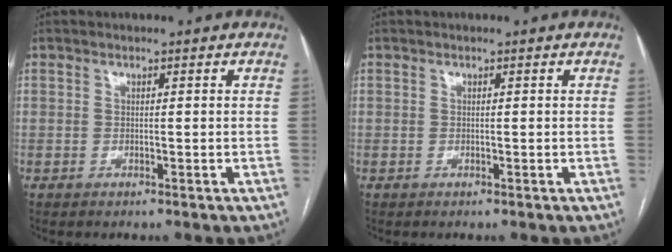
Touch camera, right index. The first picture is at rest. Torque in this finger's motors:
{"motor_torque": [0.00, 0.00, 0.00, 0.00]}